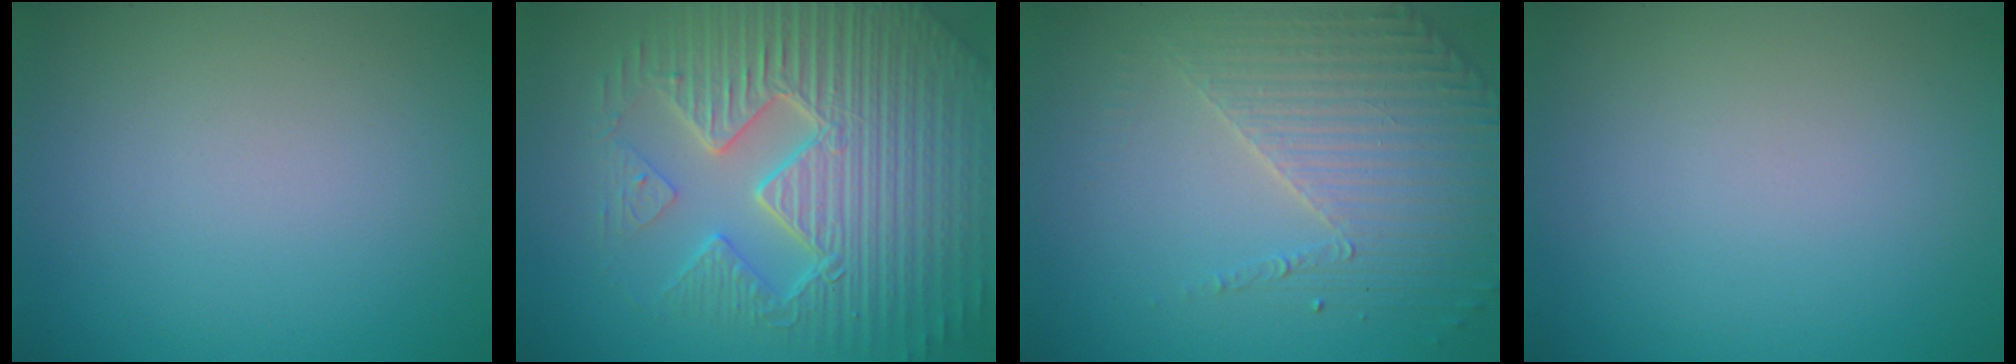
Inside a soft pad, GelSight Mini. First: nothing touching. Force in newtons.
{"total": 9.5, "press": 6.7, "slide": 6.7}
{"total": 4.1, "press": 3.3, "slide": 2.4}
{"total": 0.0}